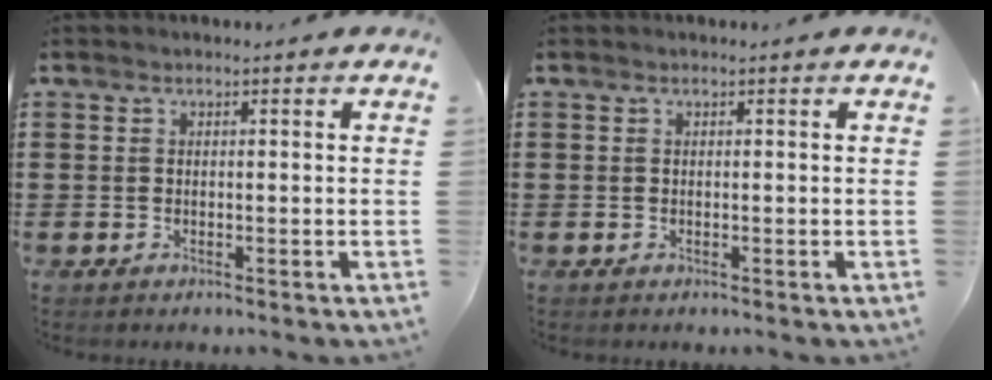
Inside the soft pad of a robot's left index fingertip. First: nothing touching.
{"total": 0.0}